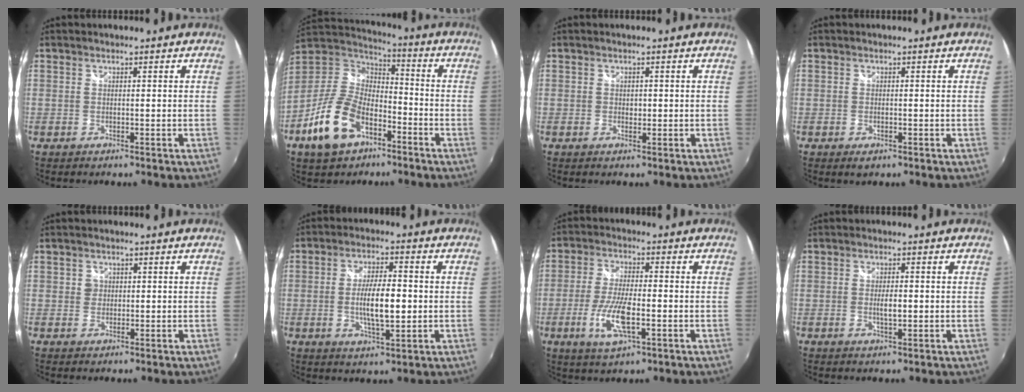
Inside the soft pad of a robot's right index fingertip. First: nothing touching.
{"total": 16.4, "force": [-8.2, 9.7, 10.5], "torque": [-0.231, -0.001, -0.144]}
{"total": 0.9, "force": [0.0, 0.8, 0.4], "torque": [-0.004, -0.001, 0.001]}
{"total": 1.2, "force": [-0.6, 0.6, 0.8], "torque": [-0.016, -0.006, -0.010]}
{"total": 1.6, "force": [0.3, 1.5, 0.2], "torque": [0.001, 0.003, 0.002]}
{"total": 8.3, "force": [-0.8, 2.4, 7.9], "torque": [-0.145, -0.004, -0.012]}
{"total": 9.5, "force": [-3.1, 2.5, 8.6], "torque": [-0.180, -0.012, -0.060]}
{"total": 2.5, "force": [-0.2, 0.8, 2.3], "torque": [-0.040, -0.004, -0.002]}